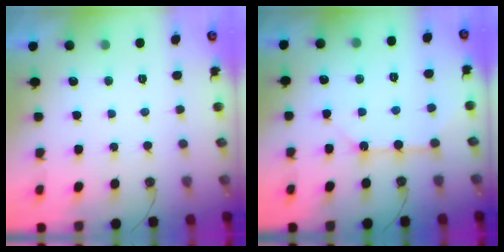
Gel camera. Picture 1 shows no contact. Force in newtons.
{"total": 9.6, "press": 9.5, "slide": 0.9}